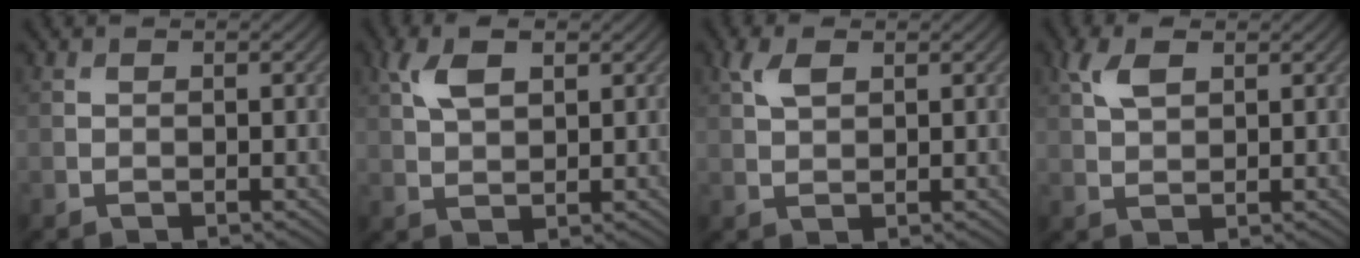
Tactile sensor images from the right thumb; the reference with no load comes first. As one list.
[{"total": 5.3, "force": [2.3, 2.5, 4.0], "torque": [-0.093, 0.007, 0.045]}, {"total": 2.9, "force": [1.4, 1.4, 2.1], "torque": [-0.052, 0.005, 0.029]}, {"total": 4.1, "force": [2.0, 2.0, 3.0], "torque": [-0.073, 0.008, 0.040]}]